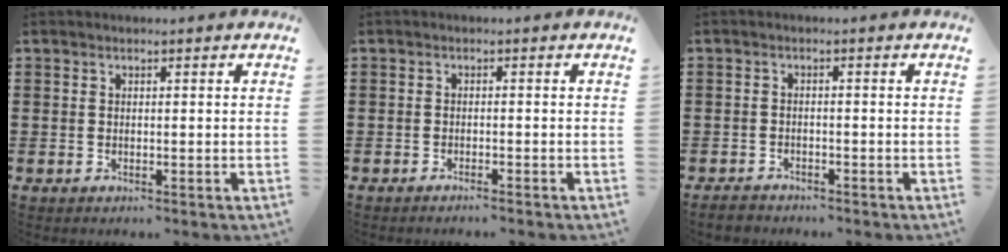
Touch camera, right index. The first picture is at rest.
{"total": 0.9, "force": [-0.9, -0.2, 0.2], "torque": [-0.005, -0.001, -0.018]}
{"total": 1.6, "force": [-1.5, 0.4, 0.1], "torque": [-0.007, 0.003, -0.032]}